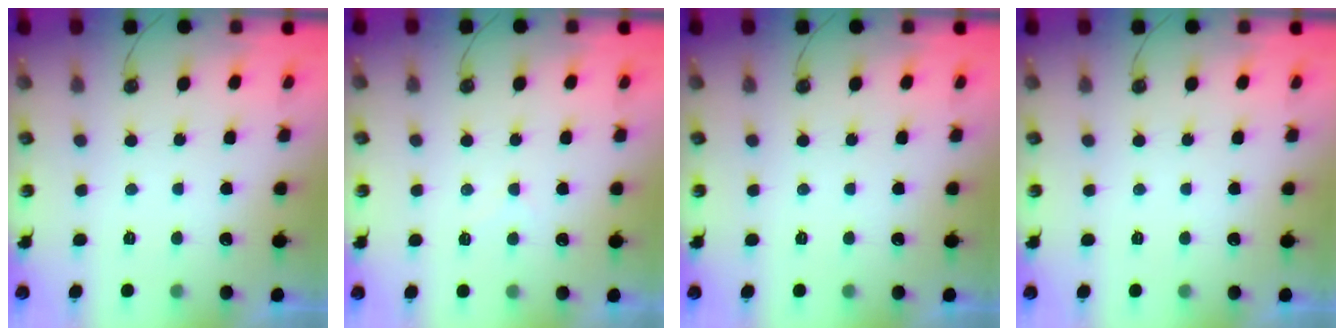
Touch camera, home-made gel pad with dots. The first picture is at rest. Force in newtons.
{"total": 4.4, "press": 4.3, "slide": 0.6}
{"total": 0.0}
{"total": 0.0}